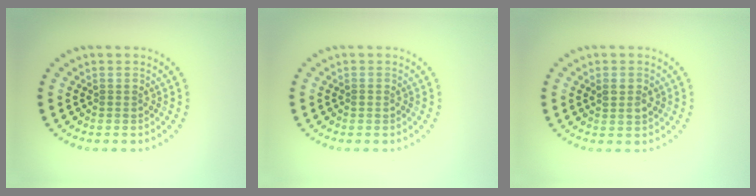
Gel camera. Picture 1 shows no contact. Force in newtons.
{"total": 0.5, "press": 0.5, "slide": 0.2}
{"total": 1.5, "press": 1.5, "slide": 0.2}